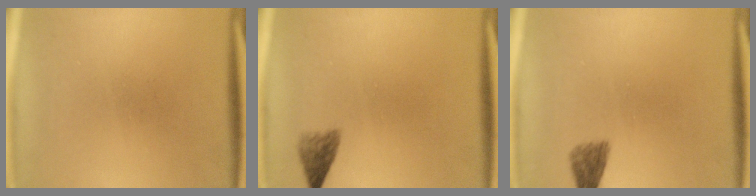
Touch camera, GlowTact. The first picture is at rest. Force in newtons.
{"total": 2.3}
{"total": 2.4}